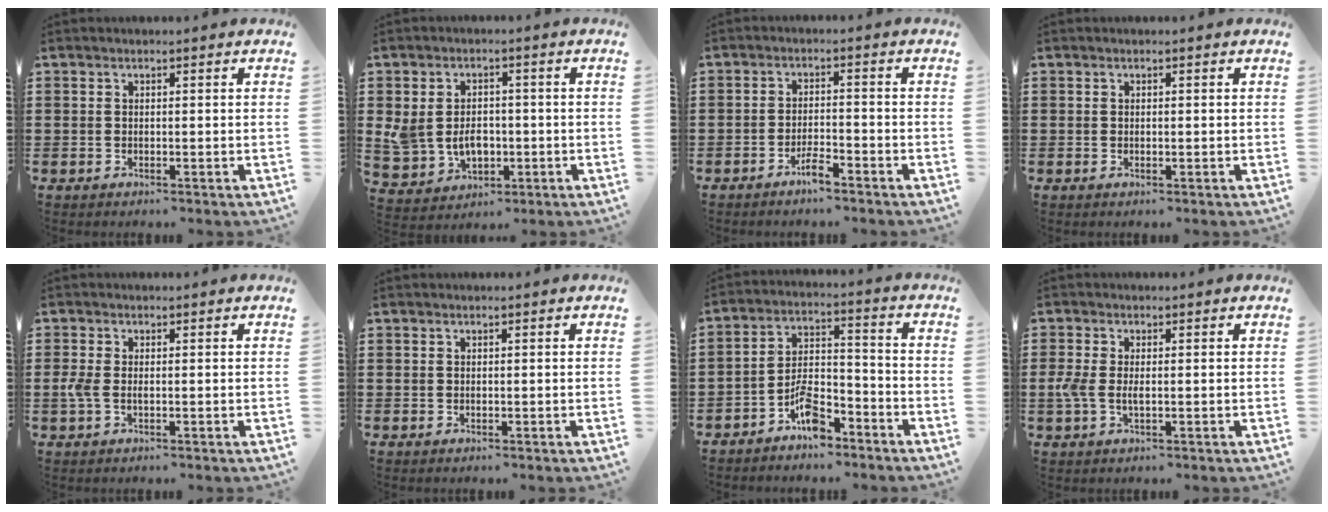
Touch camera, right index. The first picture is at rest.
{"total": 5.8, "force": [-0.5, 4.7, 3.3], "torque": [-0.070, 0.008, -0.010]}
{"total": 3.3, "force": [-2.6, 0.5, 2.0], "torque": [-0.042, 0.003, -0.050]}
{"total": 0.0}
{"total": 2.1, "force": [-0.3, 0.9, 1.9], "torque": [-0.051, -0.005, -0.010]}
{"total": 0.0}
{"total": 6.8, "force": [-5.1, 2.4, 3.7], "torque": [-0.072, 0.011, -0.096]}
{"total": 3.1, "force": [-0.4, 1.4, 2.8], "torque": [-0.072, -0.005, -0.013]}